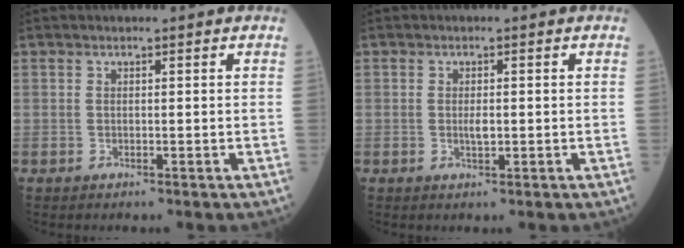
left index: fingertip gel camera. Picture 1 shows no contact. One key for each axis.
{"total": 1.4, "fx": -0.2, "fy": 0.4, "fz": 1.4, "tx": -0.025, "ty": -0.005, "tz": -0.004}